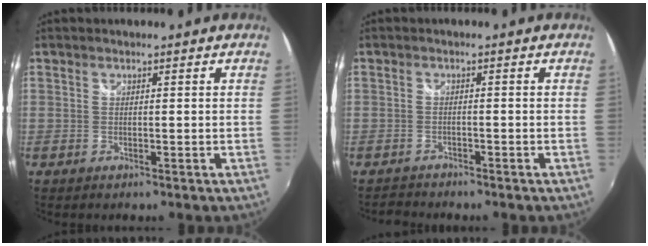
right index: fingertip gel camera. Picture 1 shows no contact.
{"total": 2.1, "force": [-2.1, 0.2, -0.2], "torque": [-0.005, -0.003, -0.042]}